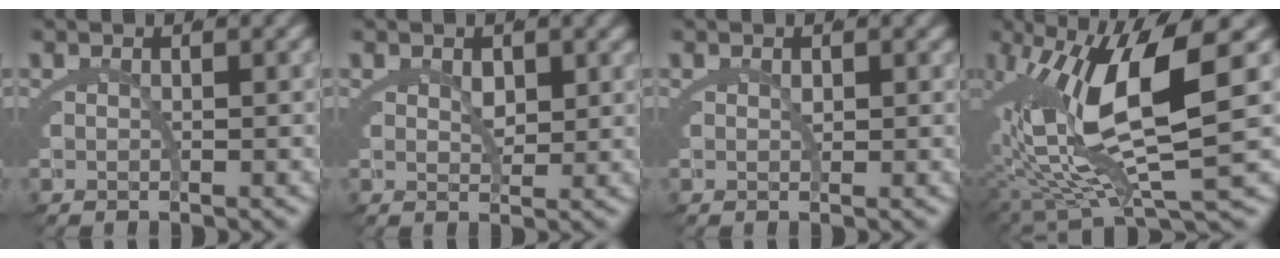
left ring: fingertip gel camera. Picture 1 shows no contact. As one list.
[{"total": 2.0, "force": [0.9, 1.3, 1.3], "torque": [-0.025, -0.015, 0.022]}, {"total": 0.9, "force": [0.4, 0.6, 0.6], "torque": [-0.008, -0.008, 0.008]}, {"total": 12.9, "force": [0.5, 5.2, 11.8], "torque": [-0.193, 0.000, 0.023]}]